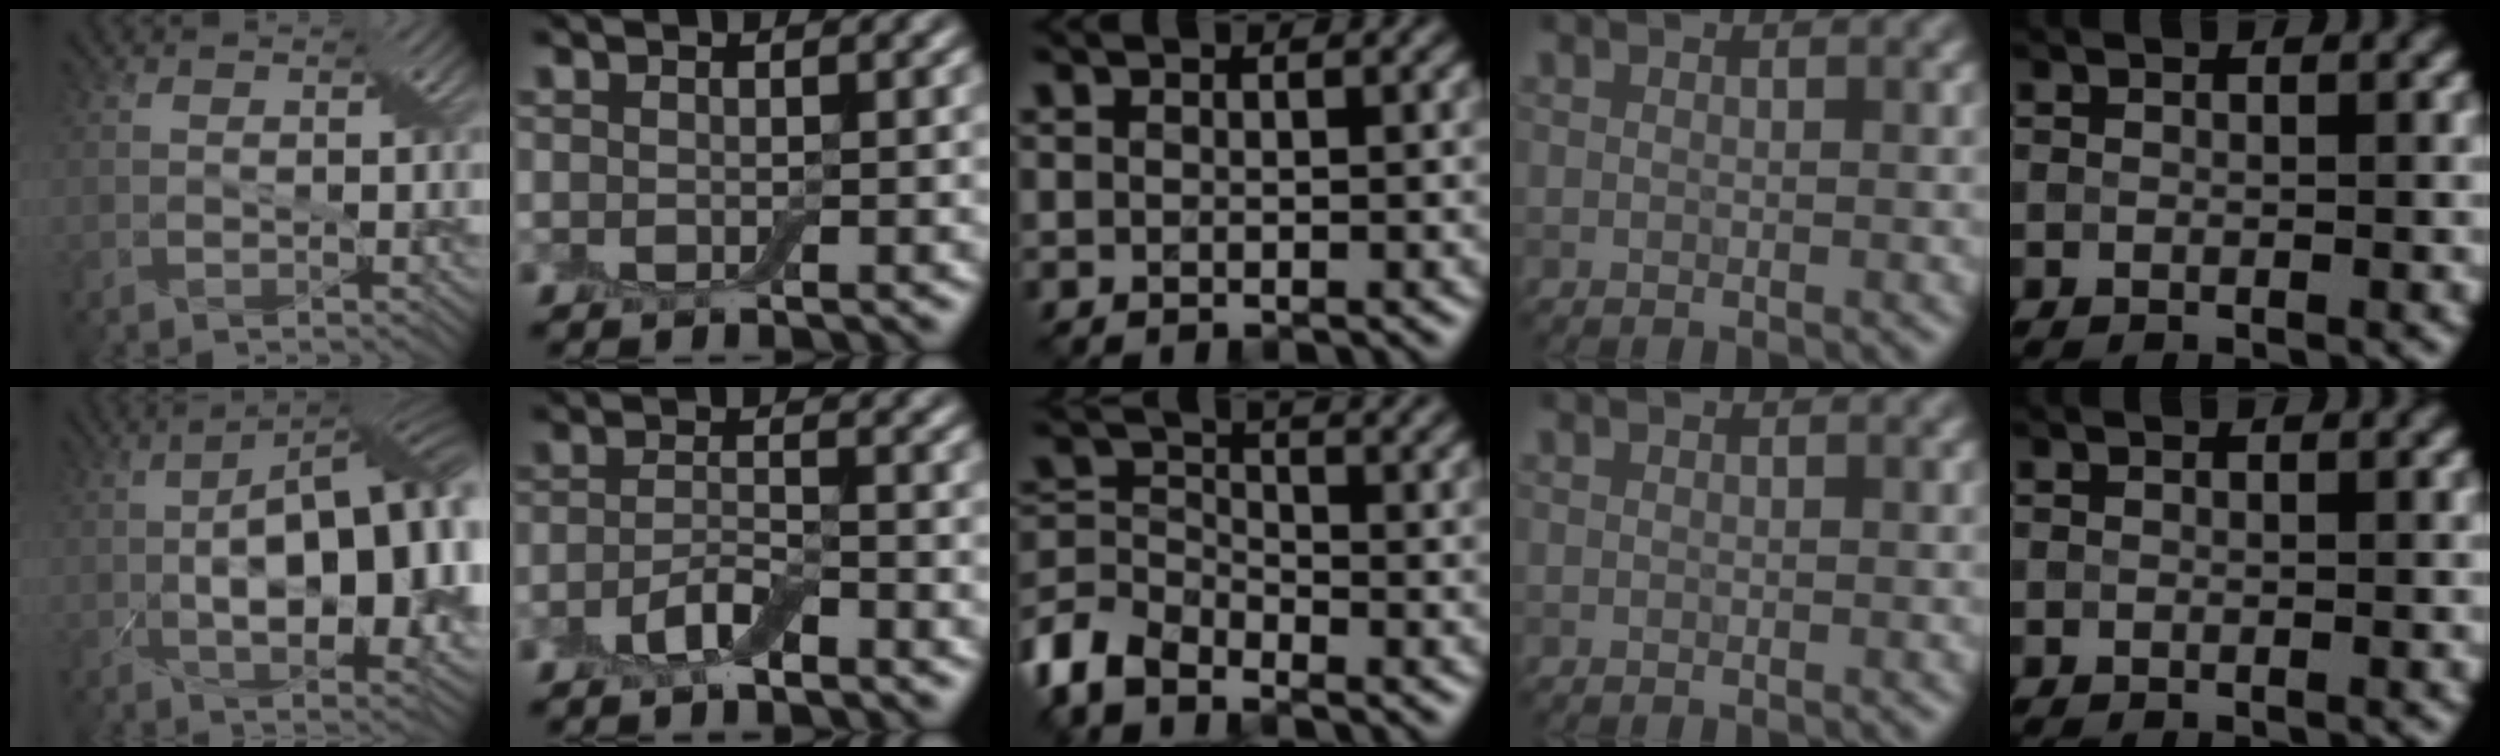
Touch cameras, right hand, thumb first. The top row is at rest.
{"thumb": {"total": 16.1, "force": [-0.2, 7.0, 14.5], "torque": [-0.209, 0.010, -0.002]}, "index": {"total": 2.6, "force": [-1.6, 0.8, 1.9], "torque": [-0.040, 0.004, -0.037]}, "middle": {"total": 4.7, "force": [-3.4, 2.2, 2.4], "torque": [-0.054, -0.004, -0.086]}}